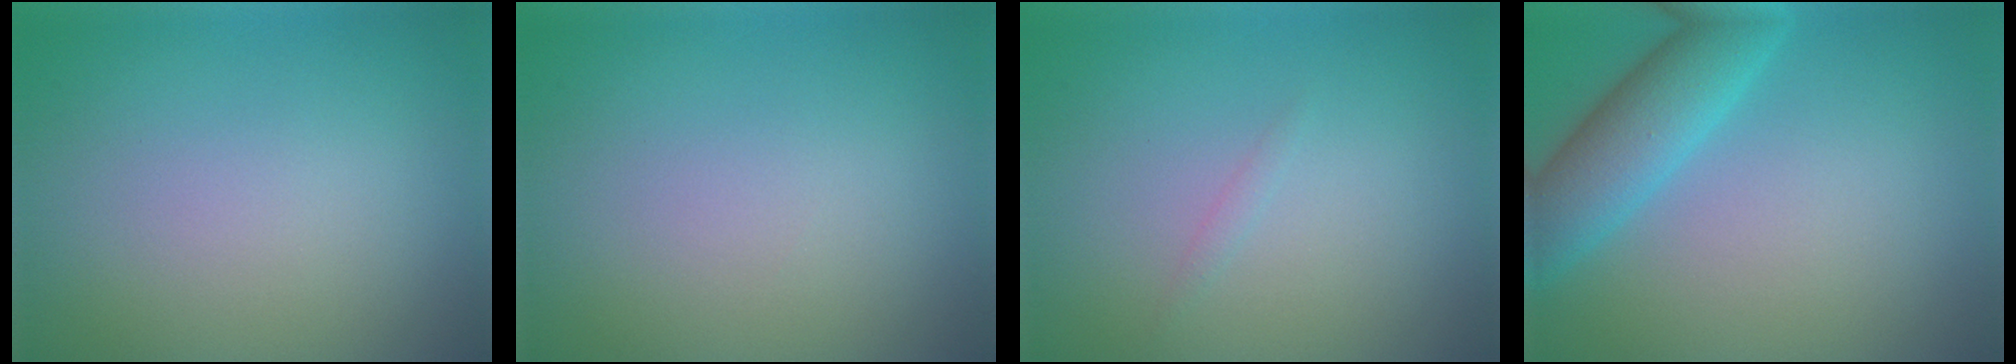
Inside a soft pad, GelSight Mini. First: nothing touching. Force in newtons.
{"total": 0.0}
{"total": 0.5, "press": 0.5, "slide": 0.0}
{"total": 4.9, "press": 4.9, "slide": 0.3}